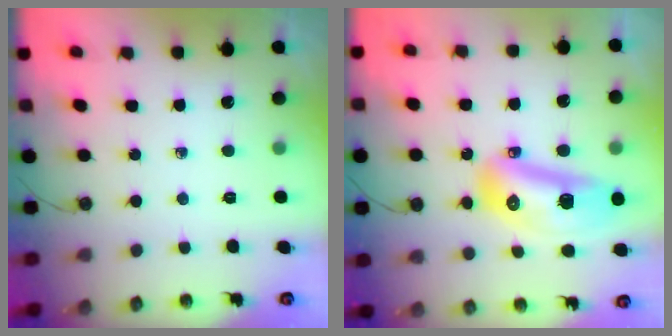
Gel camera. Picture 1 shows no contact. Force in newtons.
{"total": 15.9, "press": 15.8, "slide": 2.0}